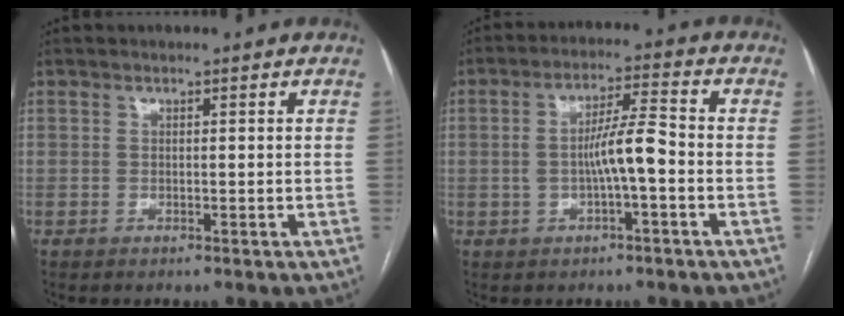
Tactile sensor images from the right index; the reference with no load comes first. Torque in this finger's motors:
{"motor_torque": [0.38, 0.17, 0.46, 0.14]}